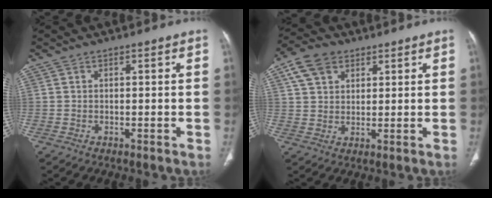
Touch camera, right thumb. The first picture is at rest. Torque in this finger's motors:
{"motor_torque": [-0.48, 0.48, 0.51, -0.51, 0.08]}